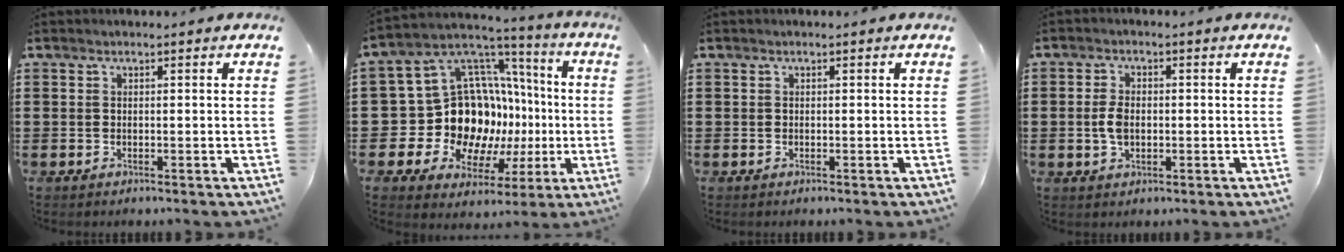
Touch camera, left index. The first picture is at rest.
{"total": 14.5, "force": [-1.3, 13.2, 5.8], "torque": [-0.138, -0.028, 0.005]}
{"total": 0.0}
{"total": 3.6, "force": [-0.1, 2.0, 3.0], "torque": [-0.073, -0.001, -0.007]}